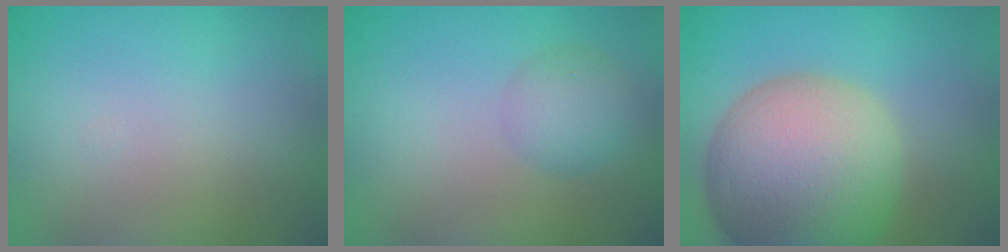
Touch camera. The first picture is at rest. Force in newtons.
{"total": 2.6, "press": 2.6, "slide": 0.0}
{"total": 12.8, "press": 12.7, "slide": 0.7}